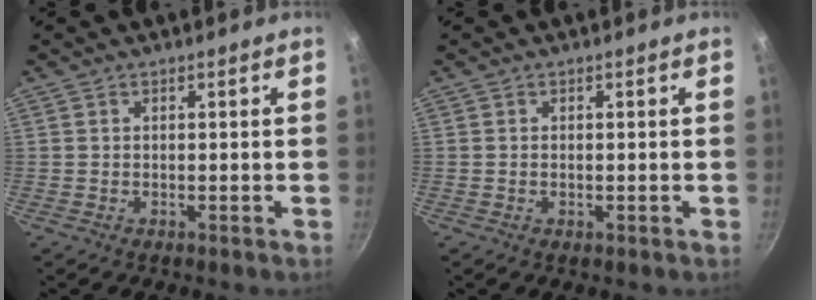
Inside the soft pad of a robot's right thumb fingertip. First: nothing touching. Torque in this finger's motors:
{"motor_torque": [-0.25, 0.01, -0.29, 0.20, 0.04]}